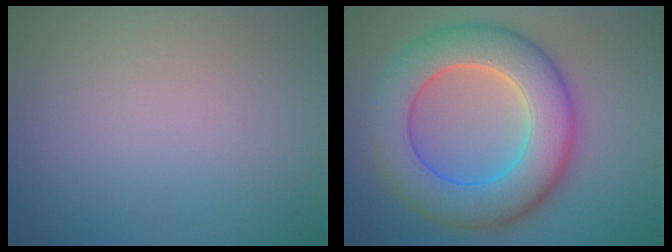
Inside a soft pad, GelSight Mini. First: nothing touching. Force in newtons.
{"total": 10.1, "press": 10.1, "slide": 0.7}